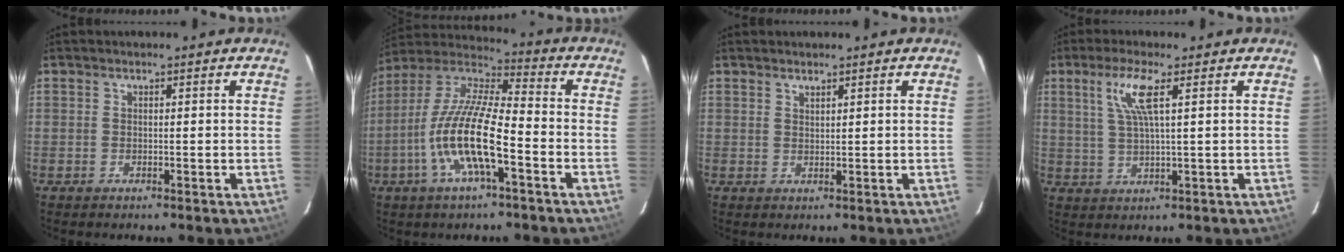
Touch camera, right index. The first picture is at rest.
{"total": 15.5, "force": [-5.5, 3.4, 14.1], "torque": [-0.281, -0.006, -0.114]}
{"total": 1.0, "force": [0.9, 0.2, 0.3], "torque": [-0.006, 0.001, 0.017]}
{"total": 6.0, "force": [2.4, 0.3, 5.5], "torque": [-0.110, 0.002, 0.051]}